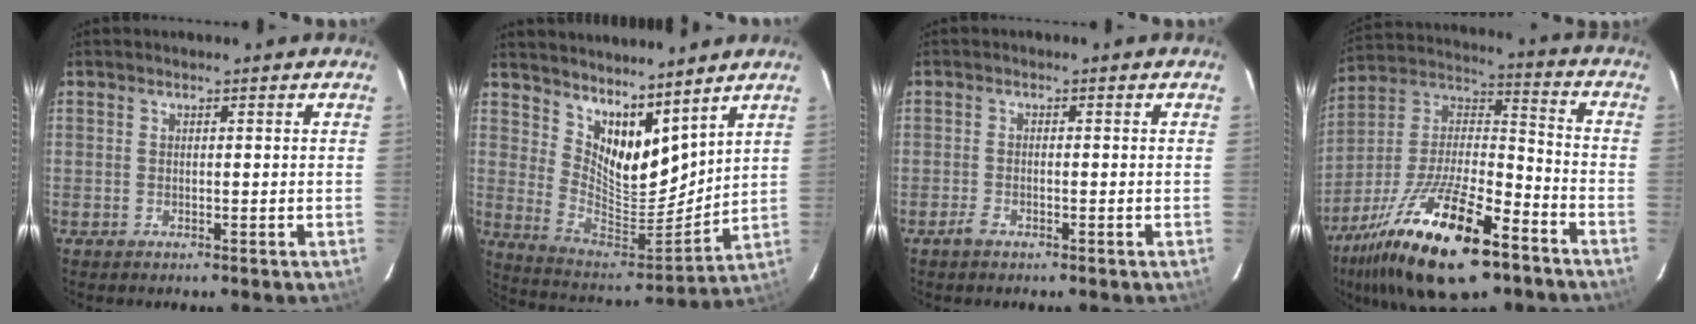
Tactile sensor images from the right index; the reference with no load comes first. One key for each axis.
{"total": 14.0, "fx": 10.5, "fy": 6.0, "fz": 7.1, "tx": -0.128, "ty": -0.014, "tz": 0.201}
{"total": 2.0, "fx": -1.3, "fy": 0.7, "fz": 1.3, "tx": -0.032, "ty": 0.001, "tz": -0.027}
{"total": 24.1, "fx": -14.4, "fy": 8.5, "fz": 17.4, "tx": -0.334, "ty": -0.017, "tz": -0.250}